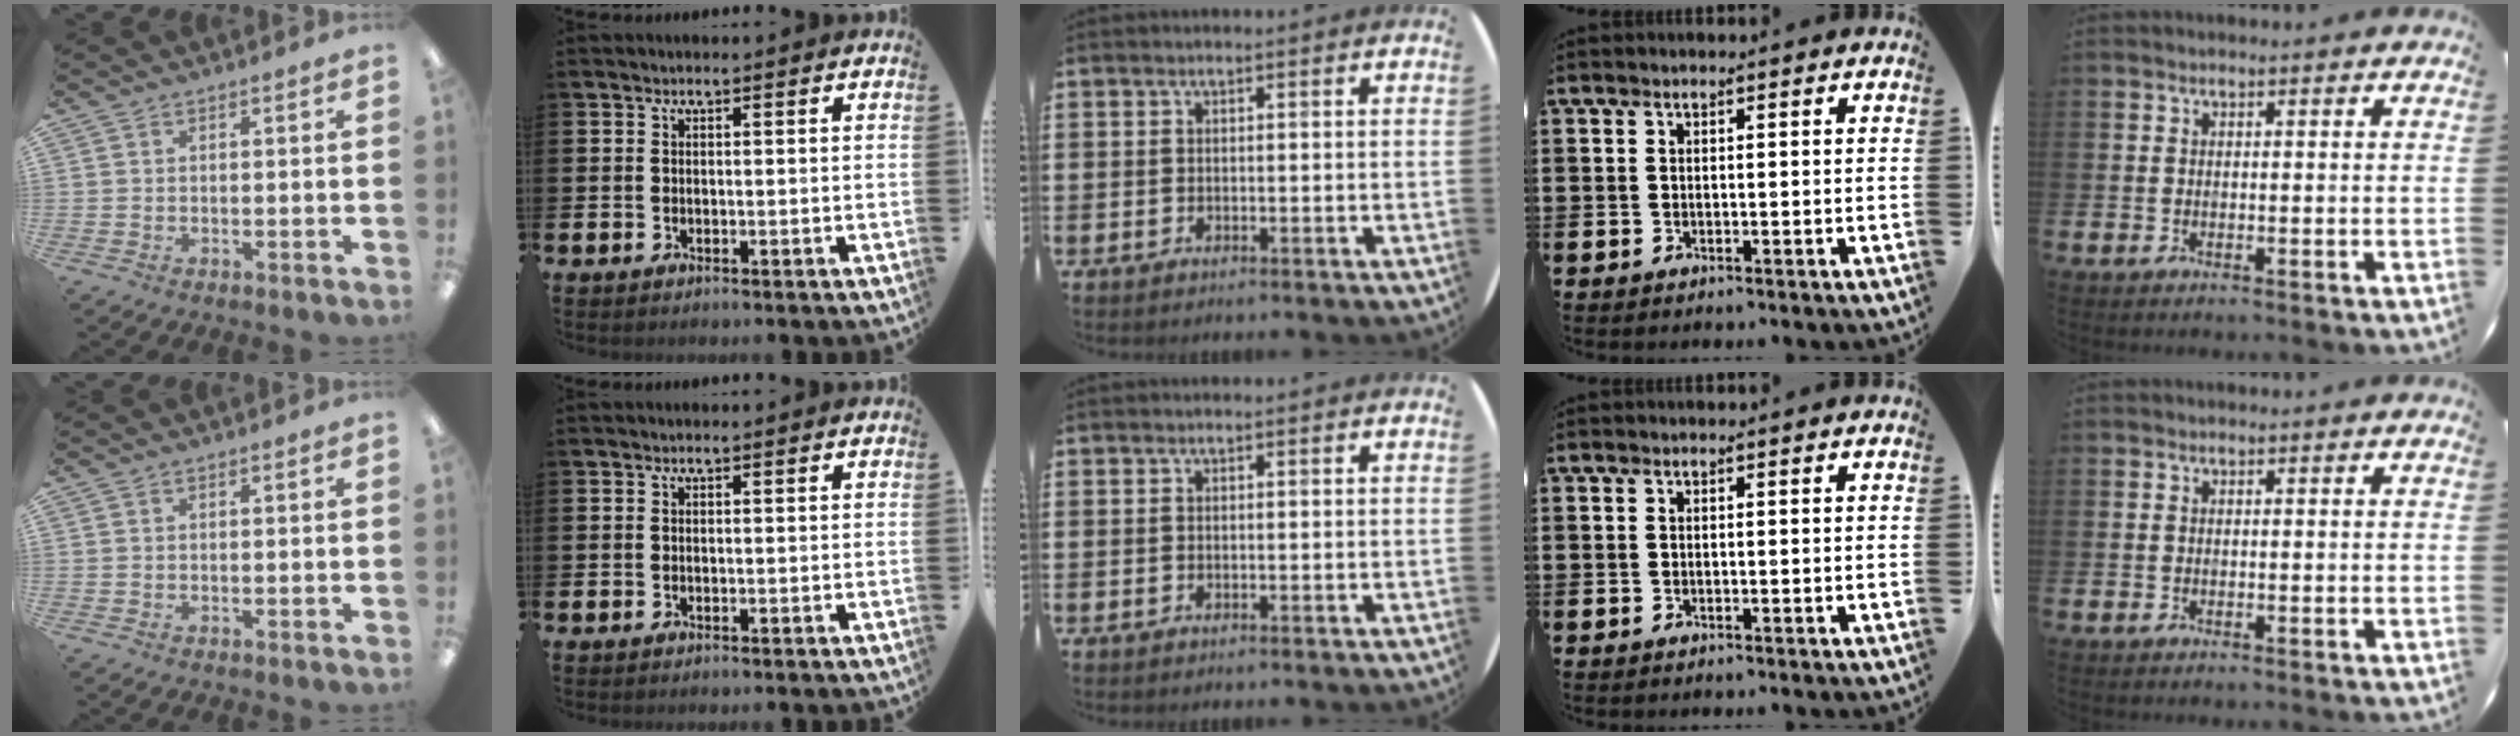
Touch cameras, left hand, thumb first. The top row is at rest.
{}